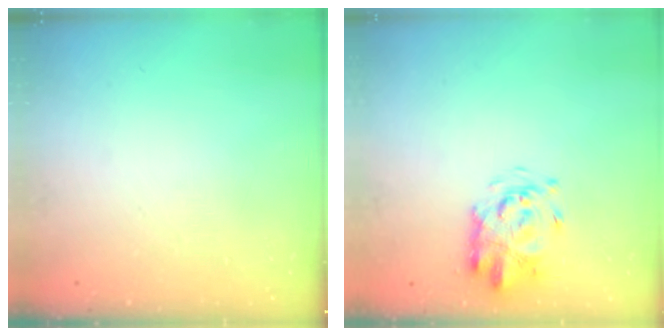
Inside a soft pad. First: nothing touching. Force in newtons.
{"total": 3.6, "press": 3.5, "slide": 1.0}